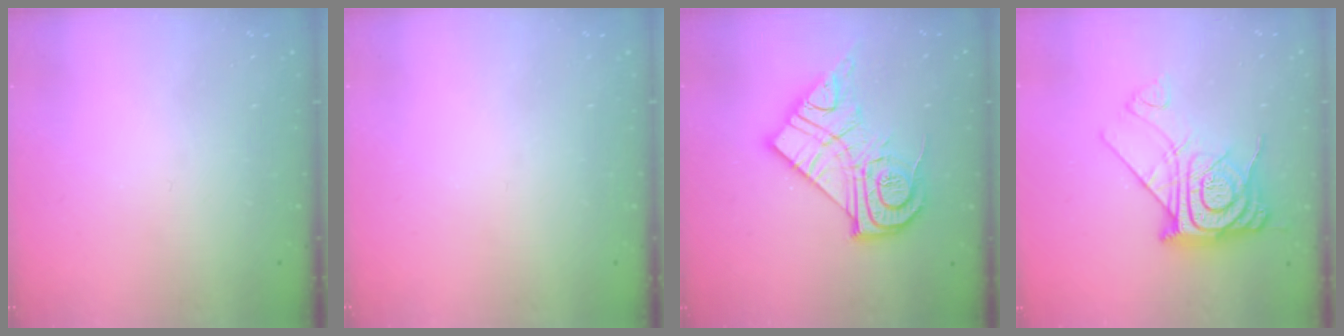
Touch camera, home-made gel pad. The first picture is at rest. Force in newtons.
{"total": 0.0}
{"total": 18.2, "press": 18.2, "slide": 1.1}
{"total": 17.5, "press": 17.4, "slide": 1.6}